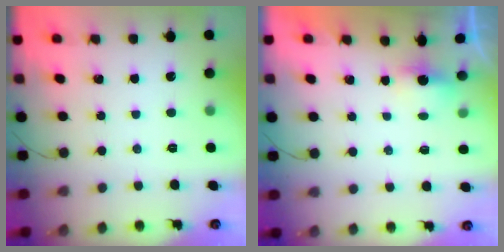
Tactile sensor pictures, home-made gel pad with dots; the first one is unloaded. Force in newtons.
{"total": 2.7, "press": 2.6, "slide": 0.7}